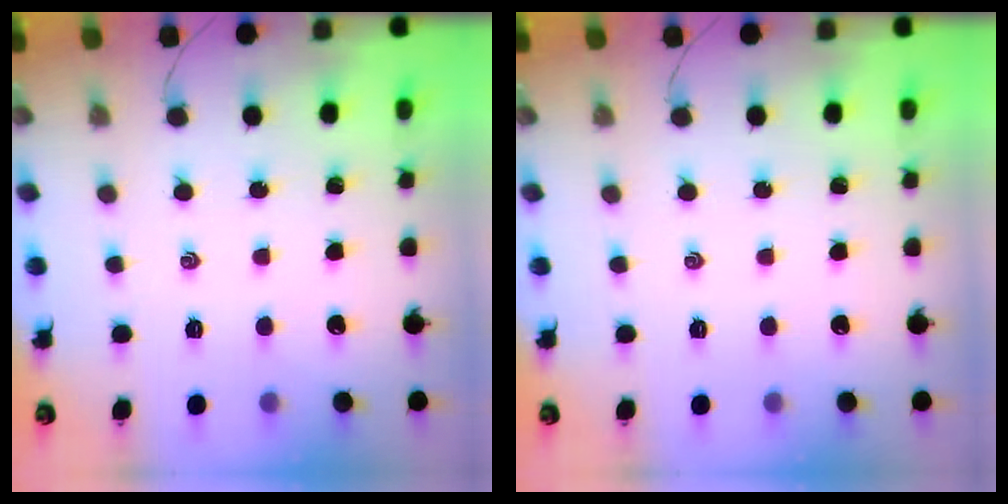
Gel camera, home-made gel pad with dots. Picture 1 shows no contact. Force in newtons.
{"total": 0.0}